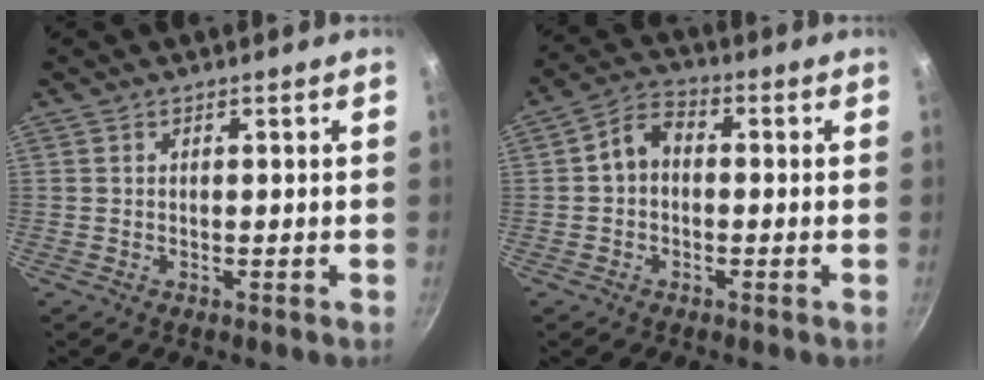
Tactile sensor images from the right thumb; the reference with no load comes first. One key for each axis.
{"total": 5.9, "fx": -0.2, "fy": 4.3, "fz": 4.1, "tx": -0.059, "ty": 0.022, "tz": -0.014}